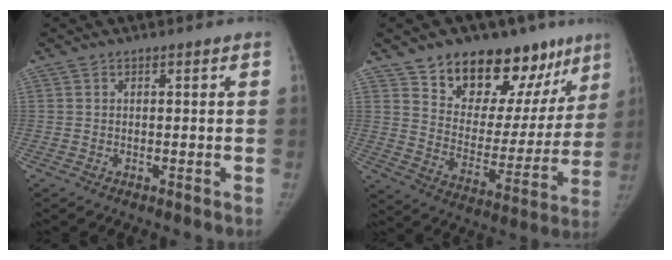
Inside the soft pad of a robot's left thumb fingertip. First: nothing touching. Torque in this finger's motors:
{"motor_torque": [0.21, 0.22, 1.42, -1.36, 0.06]}